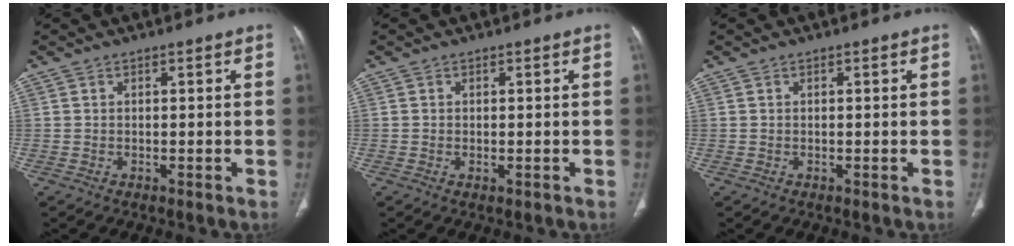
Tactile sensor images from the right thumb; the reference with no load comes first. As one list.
[{"total": 0.8, "force": [-0.2, 0.4, 0.6], "torque": [-0.012, -0.002, -0.002]}, {"total": 0.0}]